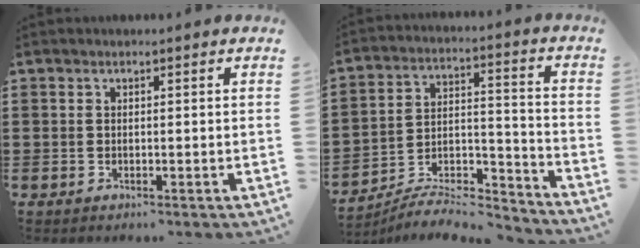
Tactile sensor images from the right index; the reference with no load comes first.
{"total": 7.1, "force": [-6.6, 1.6, 2.0], "torque": [-0.029, 0.010, -0.130]}